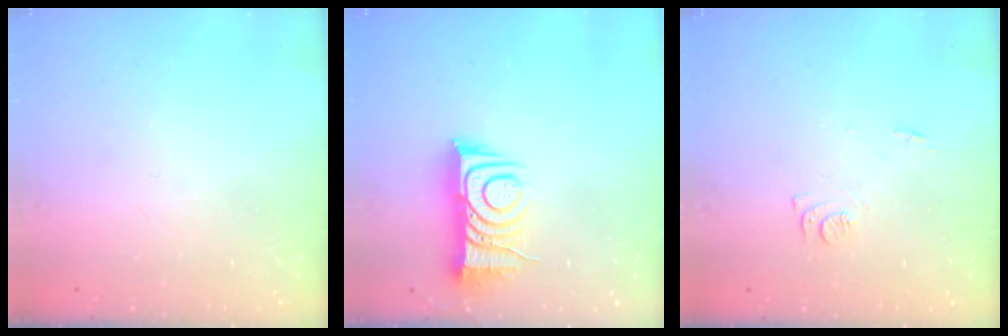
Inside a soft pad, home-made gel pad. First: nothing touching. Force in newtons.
{"total": 10.6, "press": 10.6, "slide": 0.9}
{"total": 7.0, "press": 7.0, "slide": 0.7}